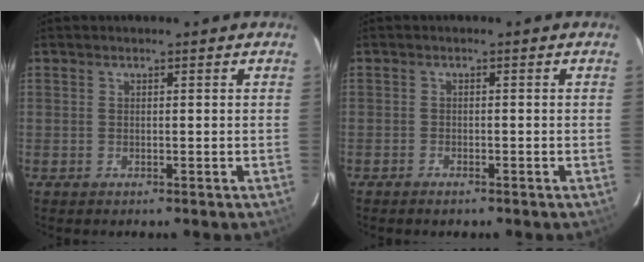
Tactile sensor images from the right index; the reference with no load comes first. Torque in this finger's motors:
{"motor_torque": [0.17, -0.18, -0.09, -0.04]}